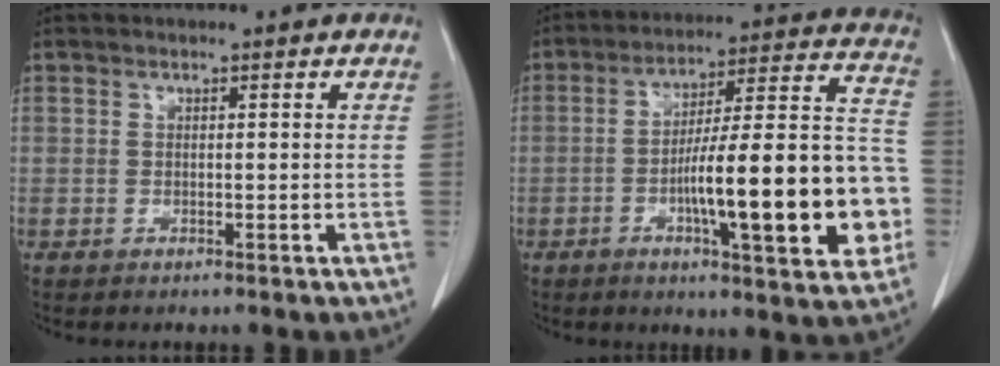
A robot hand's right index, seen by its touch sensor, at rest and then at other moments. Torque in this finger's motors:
{"motor_torque": [1.37, -0.76, 0.55, 0.21]}